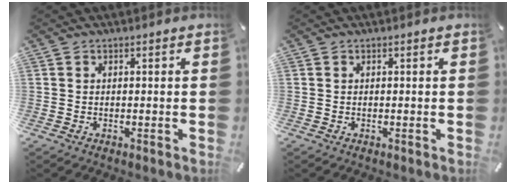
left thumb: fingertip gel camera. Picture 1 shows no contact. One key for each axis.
{"total": 0.0}